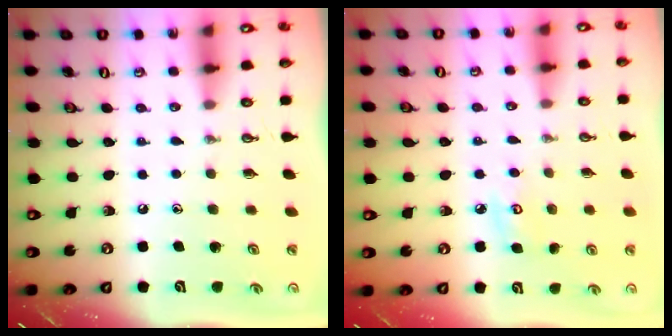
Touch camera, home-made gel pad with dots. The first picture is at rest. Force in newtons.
{"total": 6.3, "press": 6.3, "slide": 0.4}